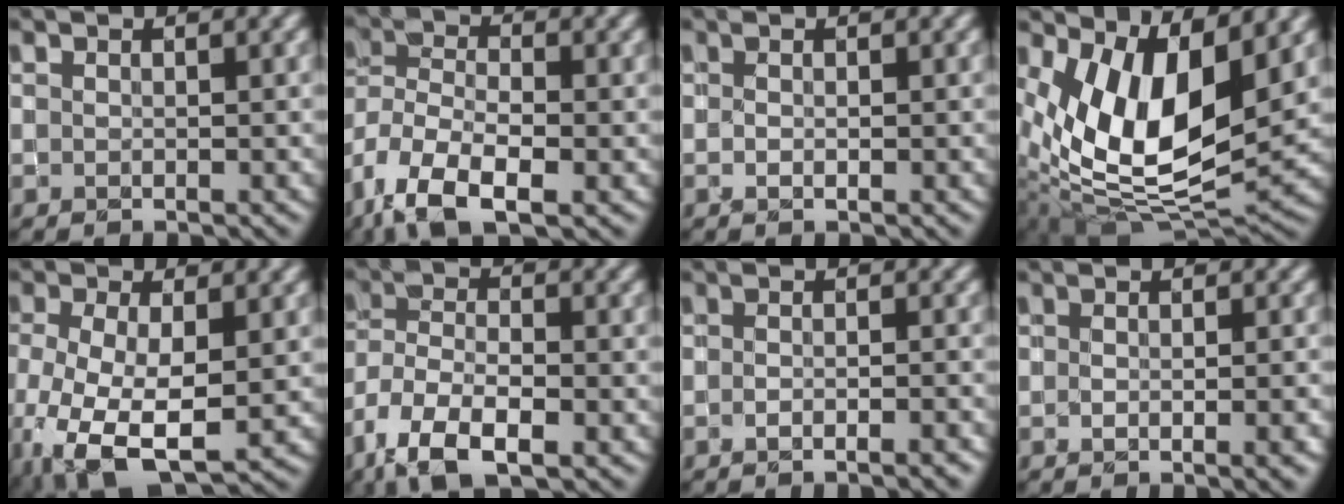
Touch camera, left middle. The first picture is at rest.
{"total": 9.1, "force": [-4.9, 4.1, 6.4], "torque": [-0.136, -0.012, -0.101]}
{"total": 0.6, "force": [0.0, 0.4, 0.4], "torque": [-0.011, -0.001, -0.001]}
{"total": 12.1, "force": [2.5, 5.7, 10.4], "torque": [-0.192, -0.015, 0.043]}
{"total": 8.4, "force": [-2.8, 4.0, 6.9], "torque": [-0.150, -0.025, -0.045]}
{"total": 7.9, "force": [-4.7, 3.3, 5.4], "torque": [-0.107, -0.008, -0.091]}
{"total": 2.0, "force": [-1.2, 0.5, 1.5], "torque": [-0.015, 0.002, -0.023]}
{"total": 2.5, "force": [-0.5, 1.0, 2.3], "torque": [-0.015, -0.002, 0.001]}